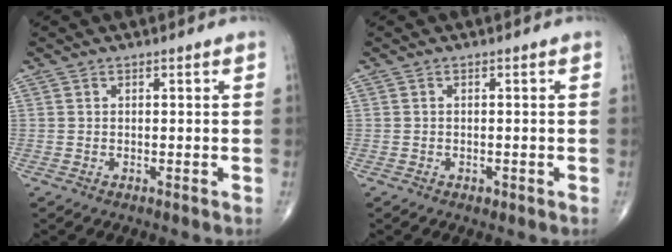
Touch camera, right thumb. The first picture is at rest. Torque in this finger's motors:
{"motor_torque": [0.41, 0.19, -0.11, -0.17, -0.06]}